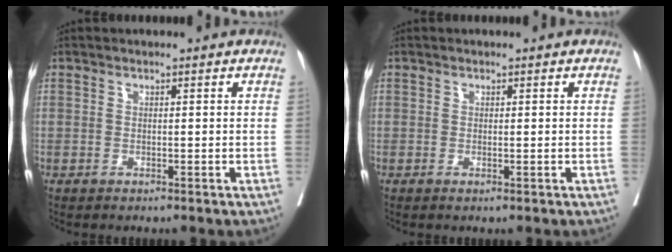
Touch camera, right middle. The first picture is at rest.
{"total": 0.5, "force": [-0.1, 0.0, 0.5], "torque": [-0.012, -0.003, -0.001]}